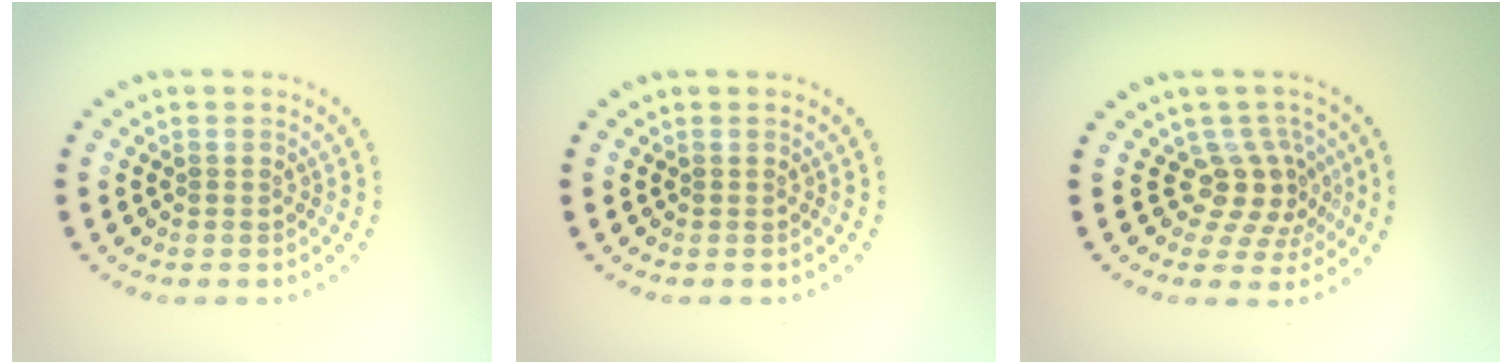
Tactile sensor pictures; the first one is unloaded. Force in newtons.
{"total": 0.0}
{"total": 3.6, "press": 2.6, "slide": 2.5}